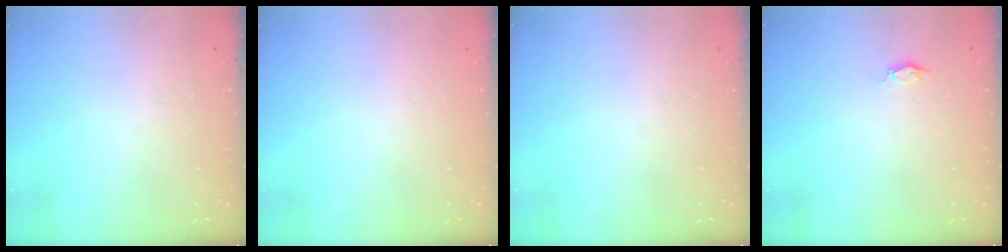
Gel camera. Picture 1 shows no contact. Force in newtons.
{"total": 0.0}
{"total": 0.0}
{"total": 3.0, "press": 2.9, "slide": 0.3}